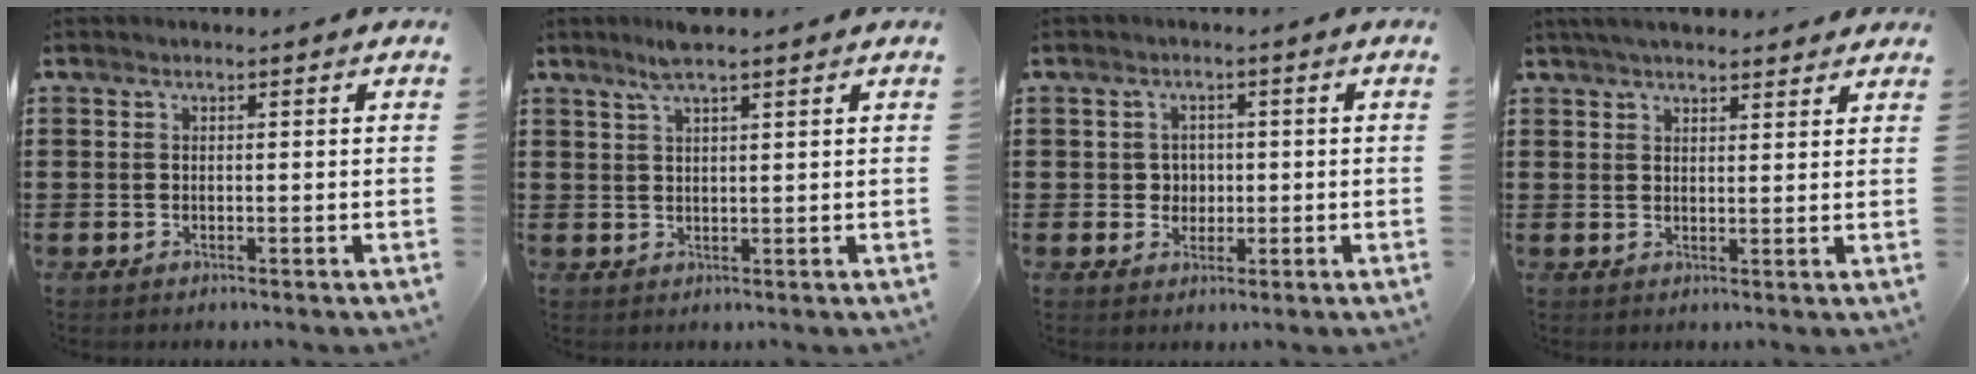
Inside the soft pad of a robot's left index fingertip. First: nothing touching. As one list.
[{"total": 3.9, "force": [2.9, 0.5, 2.5], "torque": [-0.055, 0.002, 0.052]}, {"total": 2.7, "force": [0.1, 2.5, 0.9], "torque": [-0.028, 0.009, -0.003]}, {"total": 3.8, "force": [3.5, 0.7, 1.2], "torque": [-0.033, 0.000, 0.066]}]